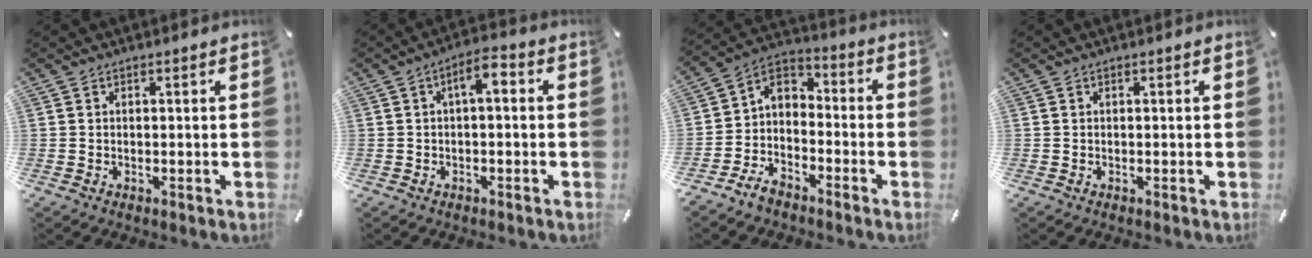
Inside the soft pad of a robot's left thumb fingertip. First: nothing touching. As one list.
[{"total": 4.8, "force": [0.0, 1.9, 4.4], "torque": [-0.077, 0.012, -0.005]}, {"total": 5.7, "force": [-3.8, 4.1, 1.4], "torque": [-0.033, 0.018, -0.079]}, {"total": 0.0}]